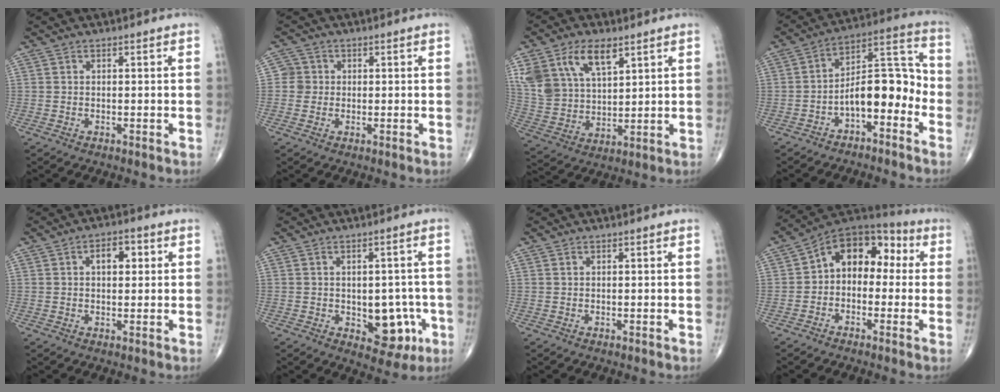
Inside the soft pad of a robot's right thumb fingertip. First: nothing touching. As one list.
[{"total": 2.7, "force": [0.0, 2.7, 0.2], "torque": [0.020, 0.008, -0.005]}, {"total": 16.8, "force": [8.8, 9.5, 10.6], "torque": [-0.211, -0.019, 0.176]}, {"total": 11.8, "force": [-4.3, 5.8, 9.3], "torque": [-0.119, 0.074, -0.076]}, {"total": 5.1, "force": [1.4, 2.9, 3.9], "torque": [-0.042, 0.007, 0.017]}, {"total": 8.9, "force": [-2.3, 5.6, 6.5], "torque": [-0.039, 0.009, -0.019]}, {"total": 0.0}, {"total": 12.6, "force": [0.9, 8.7, 9.1], "torque": [-0.091, 0.048, -0.006]}]